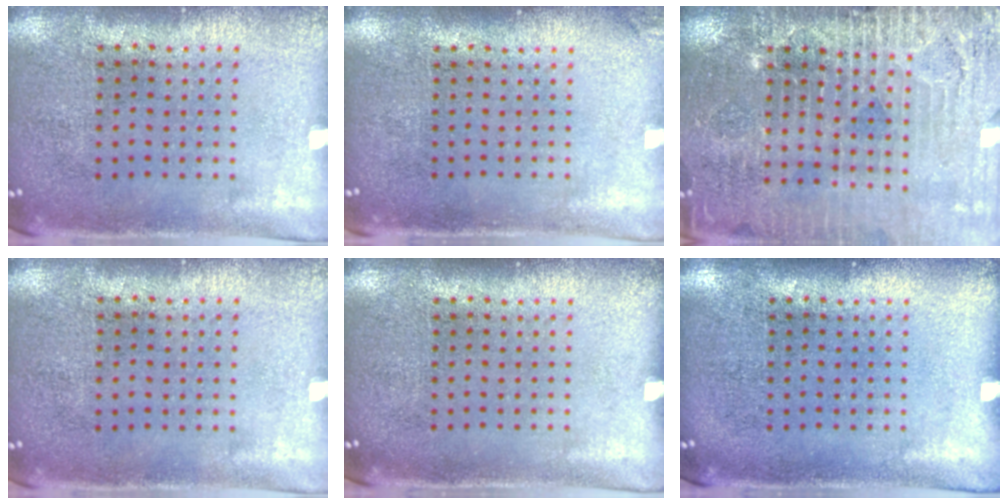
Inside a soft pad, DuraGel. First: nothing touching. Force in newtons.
{"total": 0.9, "press": 0.9, "slide": 0.2}
{"total": 3.3, "press": 3.3, "slide": 0.2}
{"total": 0.0}
{"total": 0.0}
{"total": 0.0}